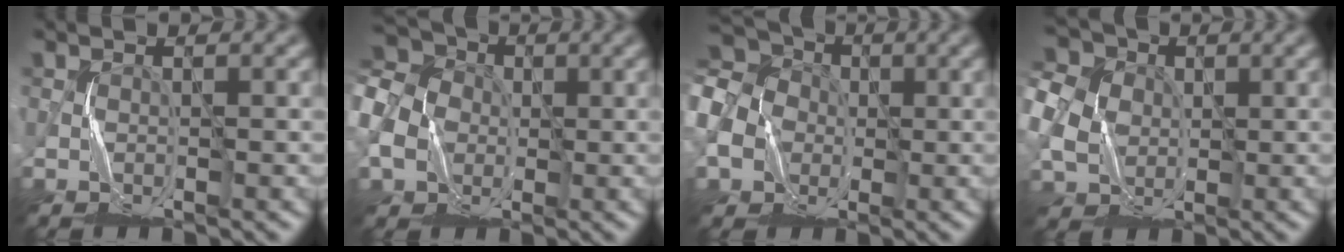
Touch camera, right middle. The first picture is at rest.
{"total": 7.1, "force": [-1.4, 6.2, 3.2], "torque": [-0.096, 0.010, -0.044]}
{"total": 9.5, "force": [-1.0, 8.5, 4.0], "torque": [-0.121, 0.030, -0.058]}
{"total": 7.5, "force": [0.6, 6.5, 3.7], "torque": [-0.104, 0.029, -0.008]}